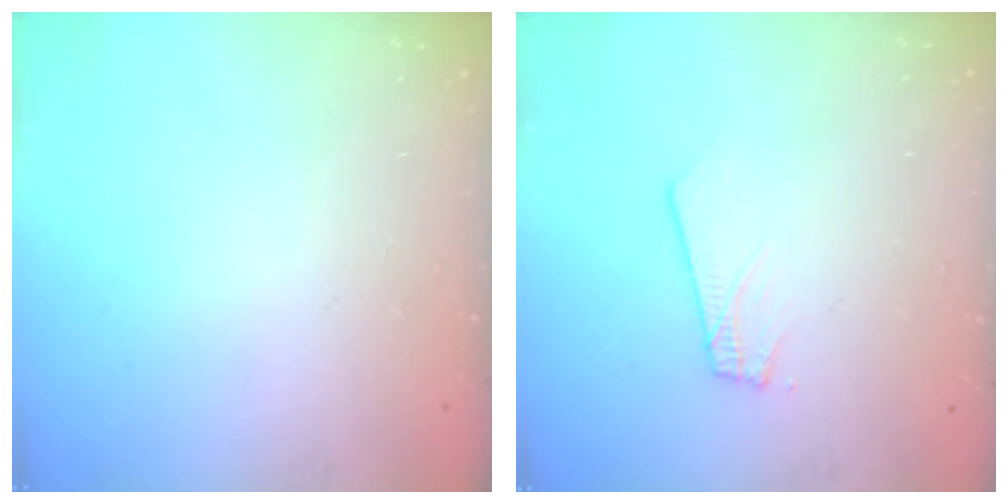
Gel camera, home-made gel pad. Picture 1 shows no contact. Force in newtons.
{"total": 1.8, "press": 1.8, "slide": 0.1}